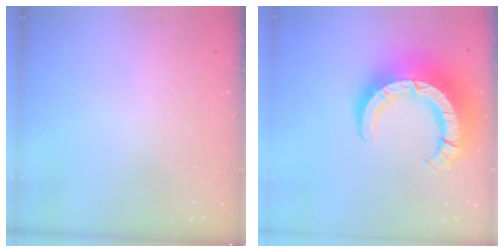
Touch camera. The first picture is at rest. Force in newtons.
{"total": 18.5, "press": 18.4, "slide": 1.8}